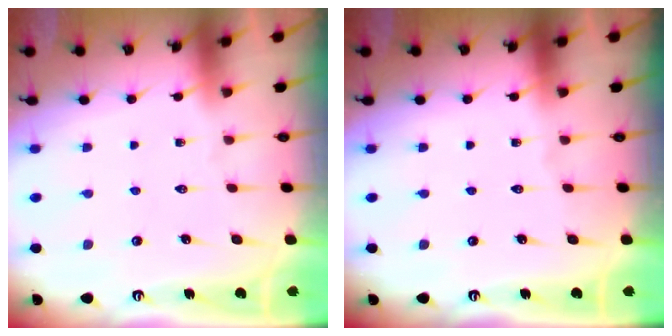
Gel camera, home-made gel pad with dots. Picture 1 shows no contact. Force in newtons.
{"total": 0.0}